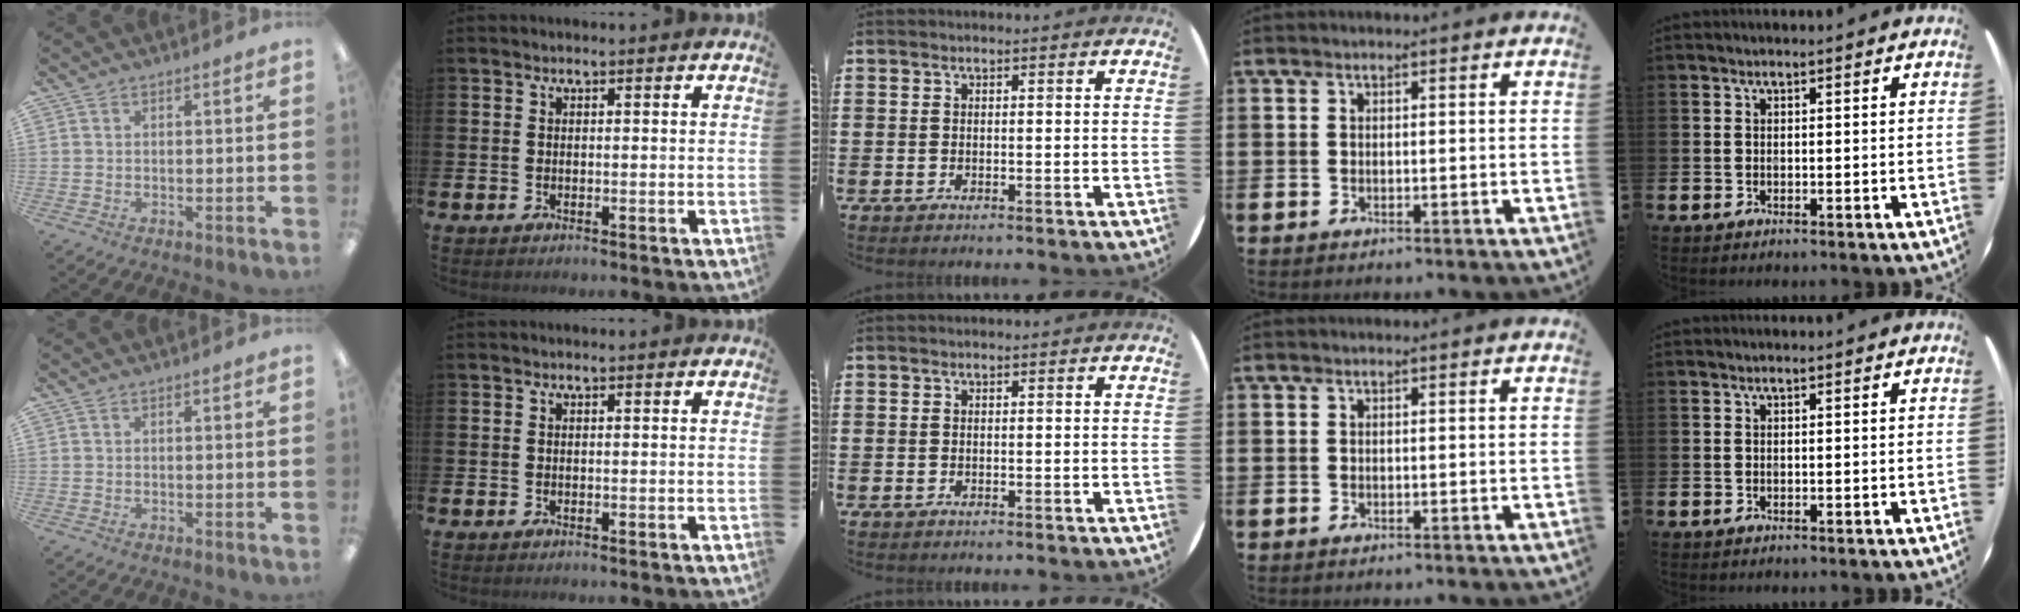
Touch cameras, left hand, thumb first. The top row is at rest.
{}